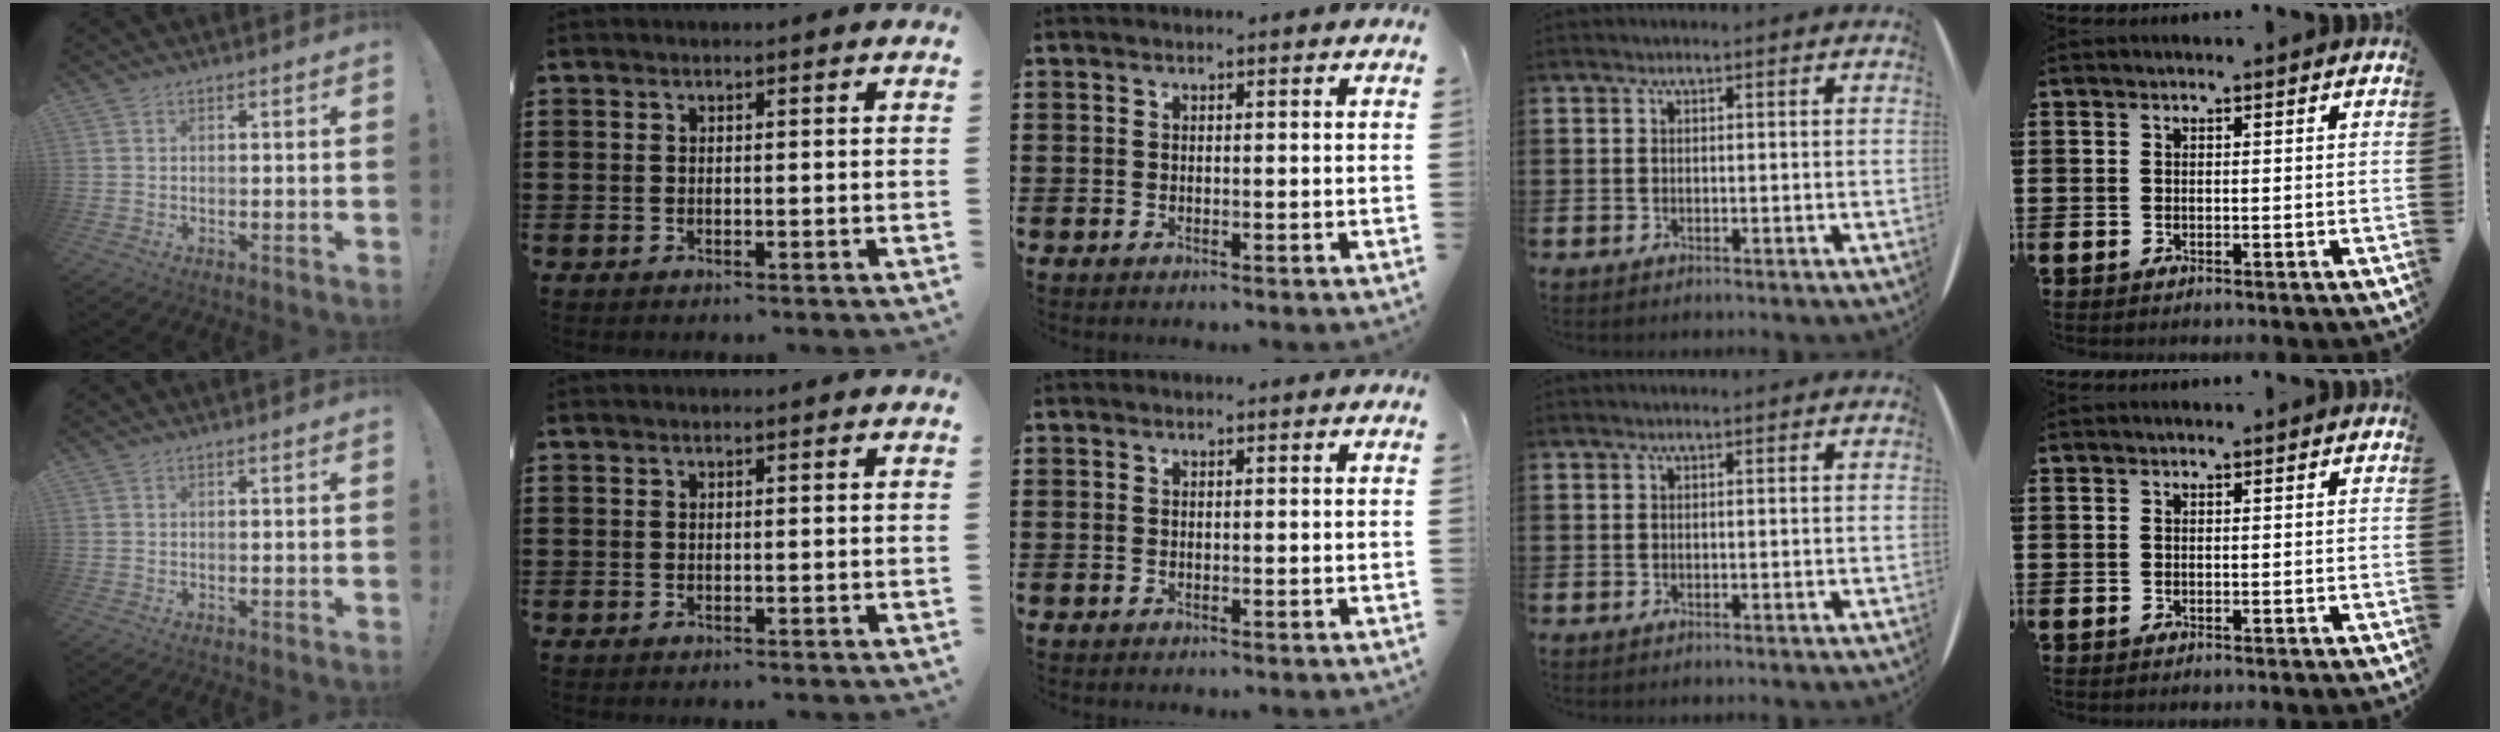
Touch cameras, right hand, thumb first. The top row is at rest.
{}